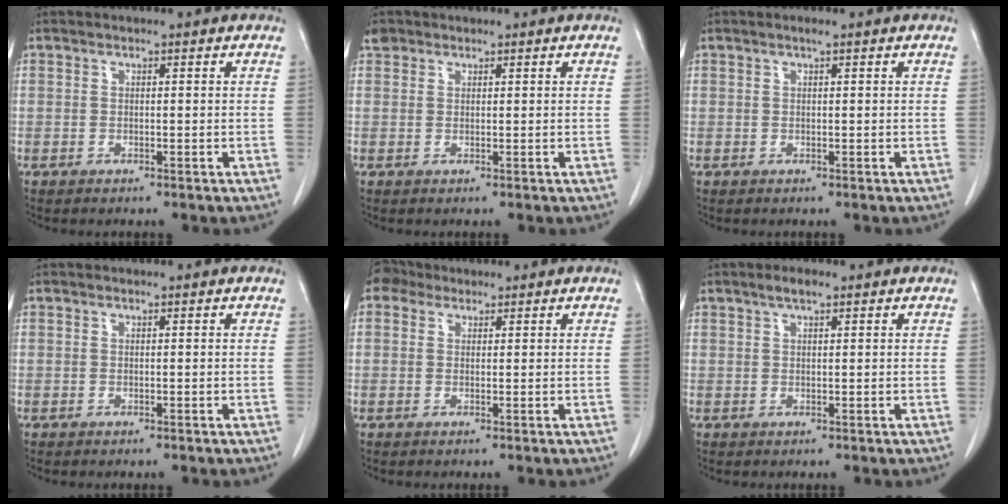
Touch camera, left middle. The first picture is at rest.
{"total": 1.4, "force": [1.1, 0.9, 0.1], "torque": [-0.001, 0.009, 0.016]}
{"total": 0.7, "force": [0.4, -0.1, 0.5], "torque": [-0.016, 0.001, 0.010]}
{"total": 0.0}
{"total": 2.4, "force": [1.7, 1.8, 0.3], "torque": [-0.009, 0.016, 0.028]}
{"total": 2.1, "force": [1.4, 0.4, 1.5], "torque": [-0.035, 0.008, 0.026]}